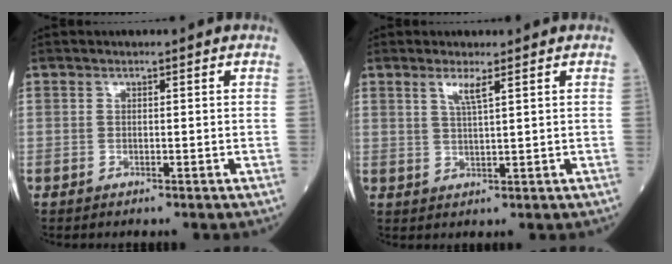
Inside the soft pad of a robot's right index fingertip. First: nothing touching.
{"total": 2.6, "force": [1.5, -0.3, 2.1], "torque": [-0.046, -0.003, 0.031]}